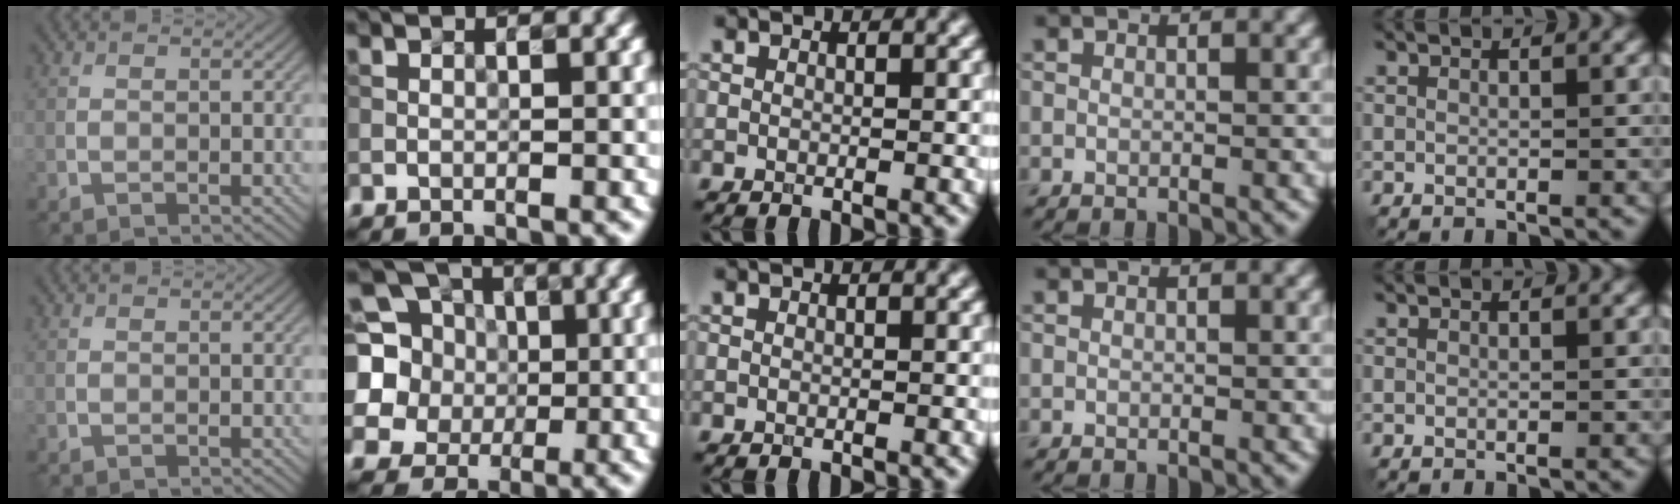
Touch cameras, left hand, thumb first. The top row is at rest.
{"index": {"total": 10.1, "force": [1.7, 9.2, 4.0], "torque": [-0.125, 0.035, 0.004]}}